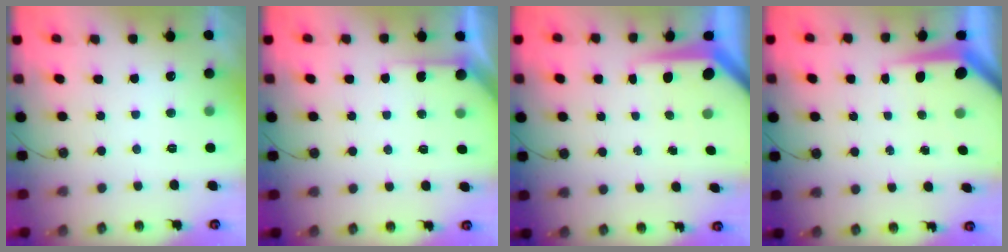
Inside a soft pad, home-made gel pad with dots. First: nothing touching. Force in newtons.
{"total": 4.3, "press": 4.3, "slide": 0.2}
{"total": 7.2, "press": 7.2, "slide": 0.5}
{"total": 6.2, "press": 6.2, "slide": 0.6}